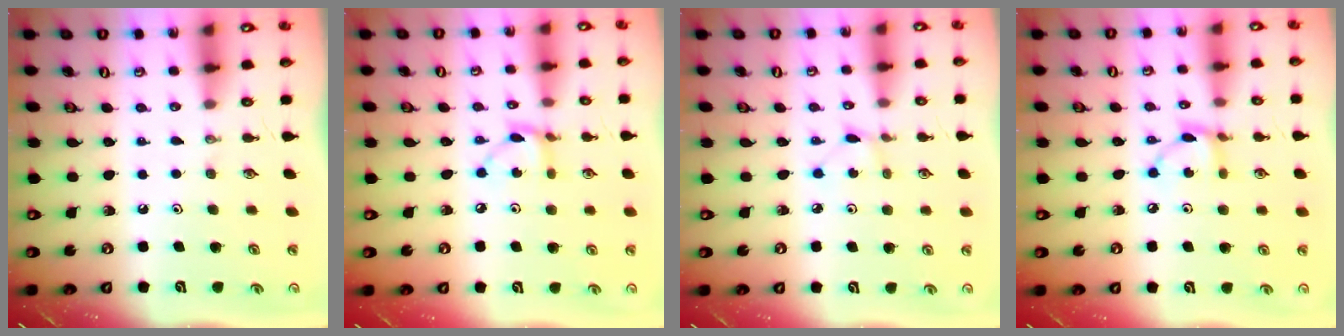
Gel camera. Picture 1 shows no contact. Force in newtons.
{"total": 5.1, "press": 5.1, "slide": 0.2}
{"total": 1.3, "press": 1.3, "slide": 0.2}
{"total": 6.3, "press": 6.3, "slide": 0.2}